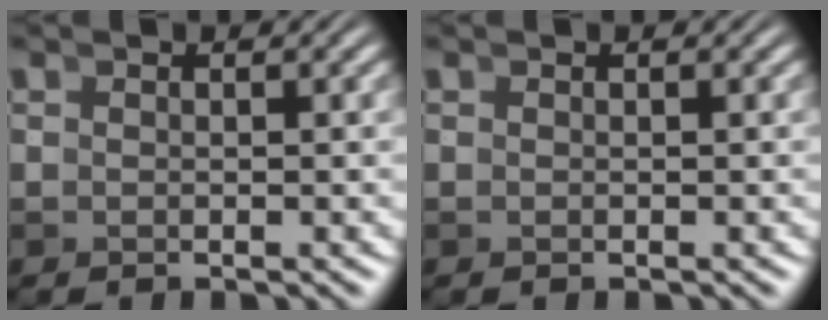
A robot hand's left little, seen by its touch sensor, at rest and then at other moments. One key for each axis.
{"total": 0.0}